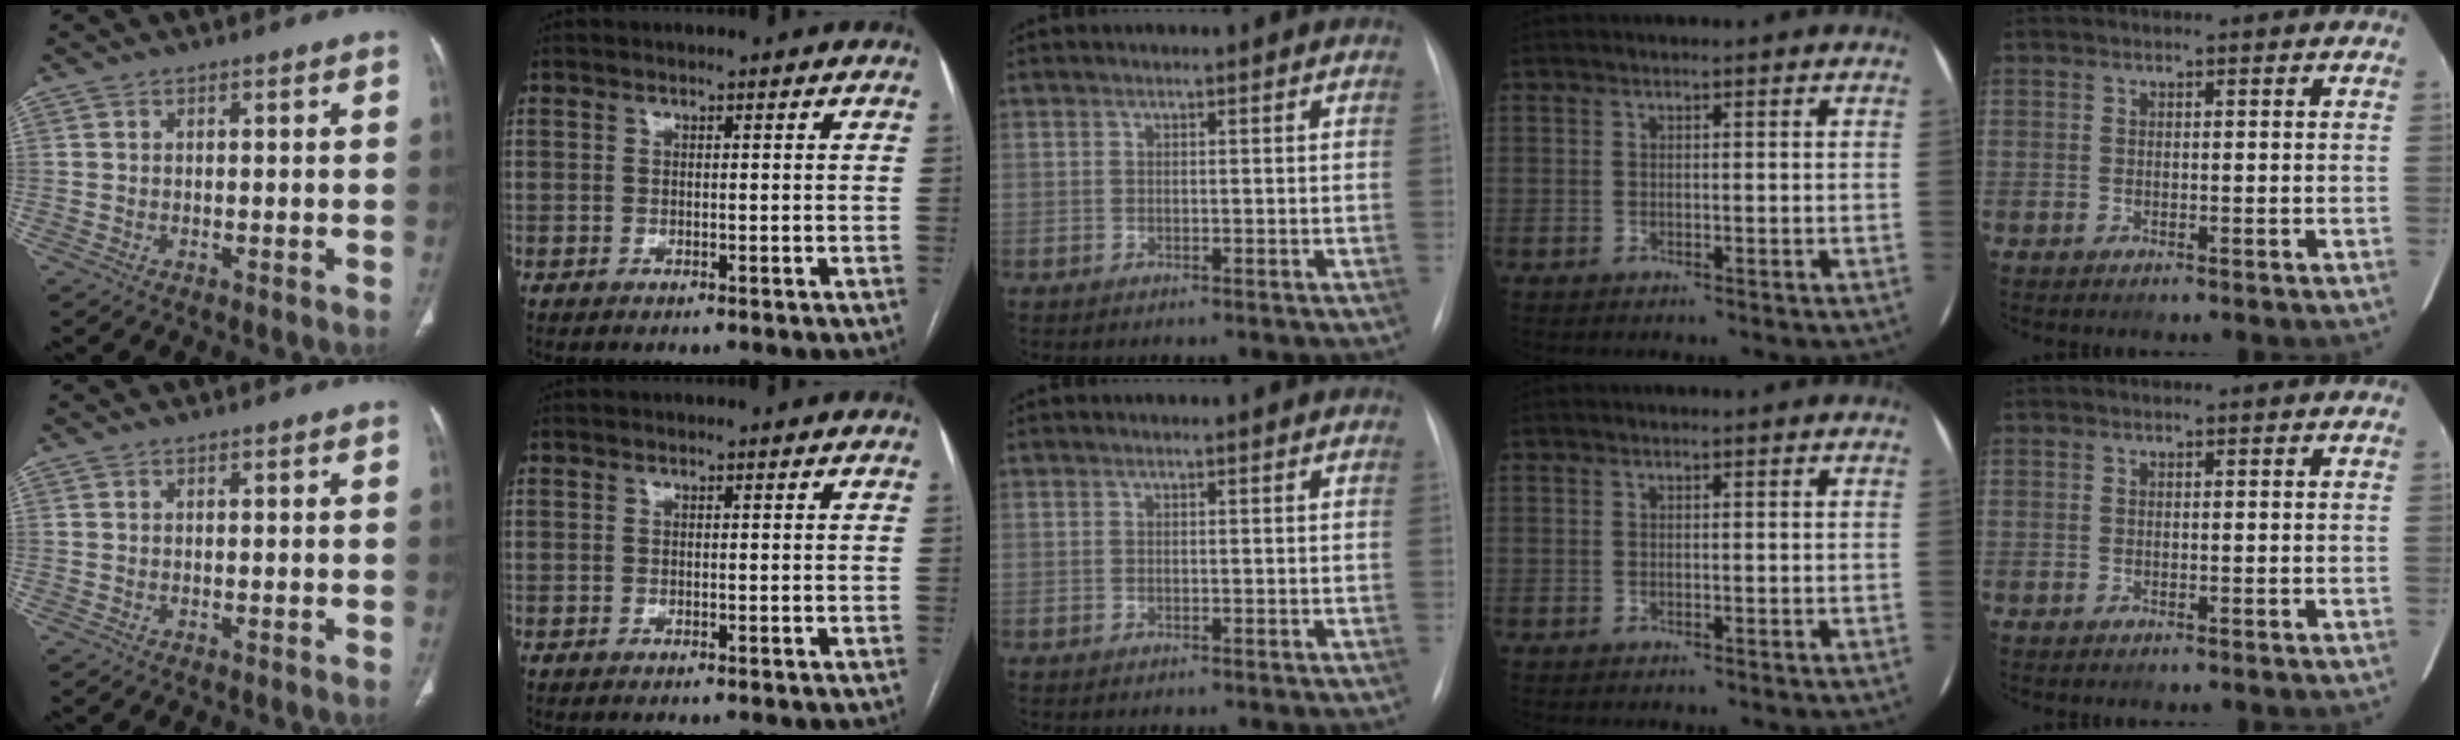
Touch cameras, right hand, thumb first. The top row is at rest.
{}